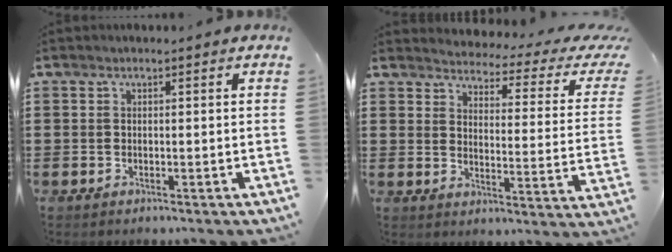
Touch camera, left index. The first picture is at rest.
{"total": 2.8, "force": [2.6, 0.0, 1.2], "torque": [-0.035, -0.031, 0.033]}